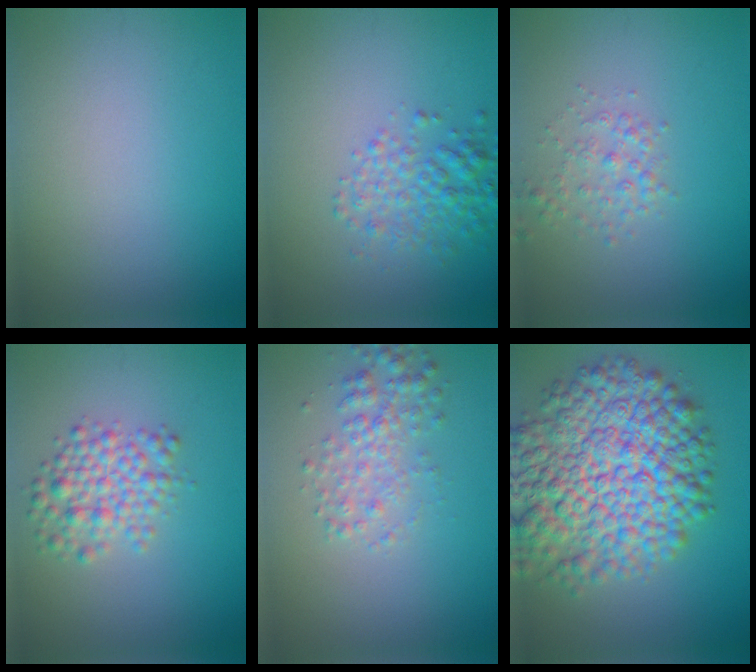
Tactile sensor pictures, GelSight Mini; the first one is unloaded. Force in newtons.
{"total": 3.3, "press": 3.3, "slide": 0.1}
{"total": 1.9, "press": 1.9, "slide": 0.1}
{"total": 3.6, "press": 3.6, "slide": 0.2}
{"total": 2.7, "press": 2.7, "slide": 0.0}
{"total": 12.7, "press": 12.7, "slide": 0.4}